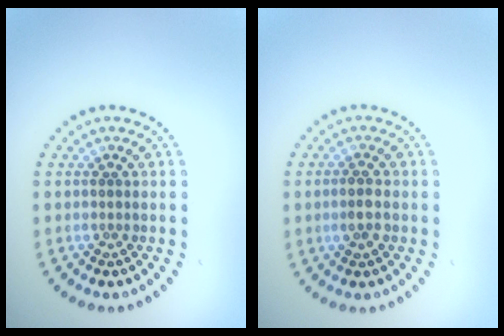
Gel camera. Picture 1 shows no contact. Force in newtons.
{"total": 1.6, "press": 1.6, "slide": 0.3}